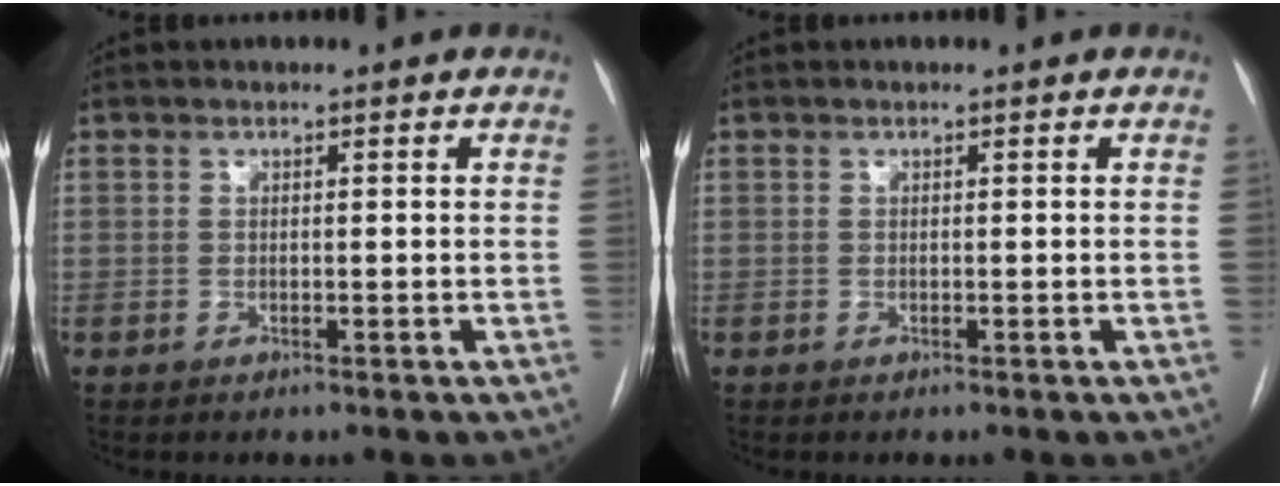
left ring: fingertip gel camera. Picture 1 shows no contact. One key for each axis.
{"total": 0.0}